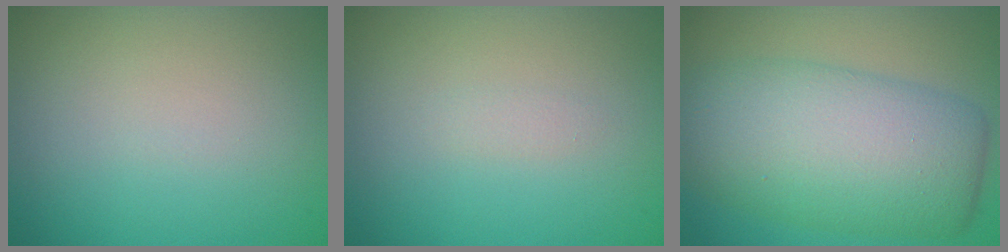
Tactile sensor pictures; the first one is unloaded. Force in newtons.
{"total": 0.7, "press": 0.7, "slide": 0.1}
{"total": 10.1, "press": 10.1, "slide": 0.3}